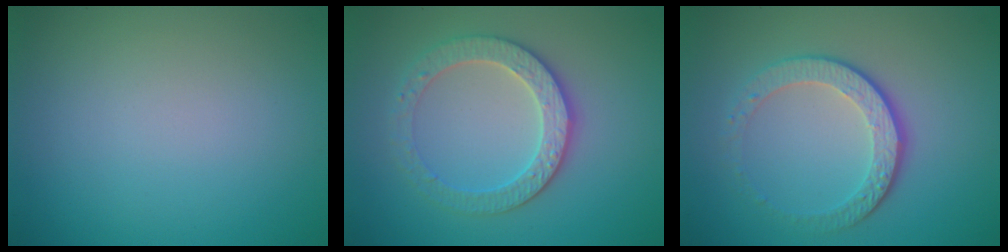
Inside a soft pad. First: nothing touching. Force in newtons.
{"total": 3.8, "press": 3.7, "slide": 1.2}
{"total": 4.3, "press": 3.1, "slide": 3.0}